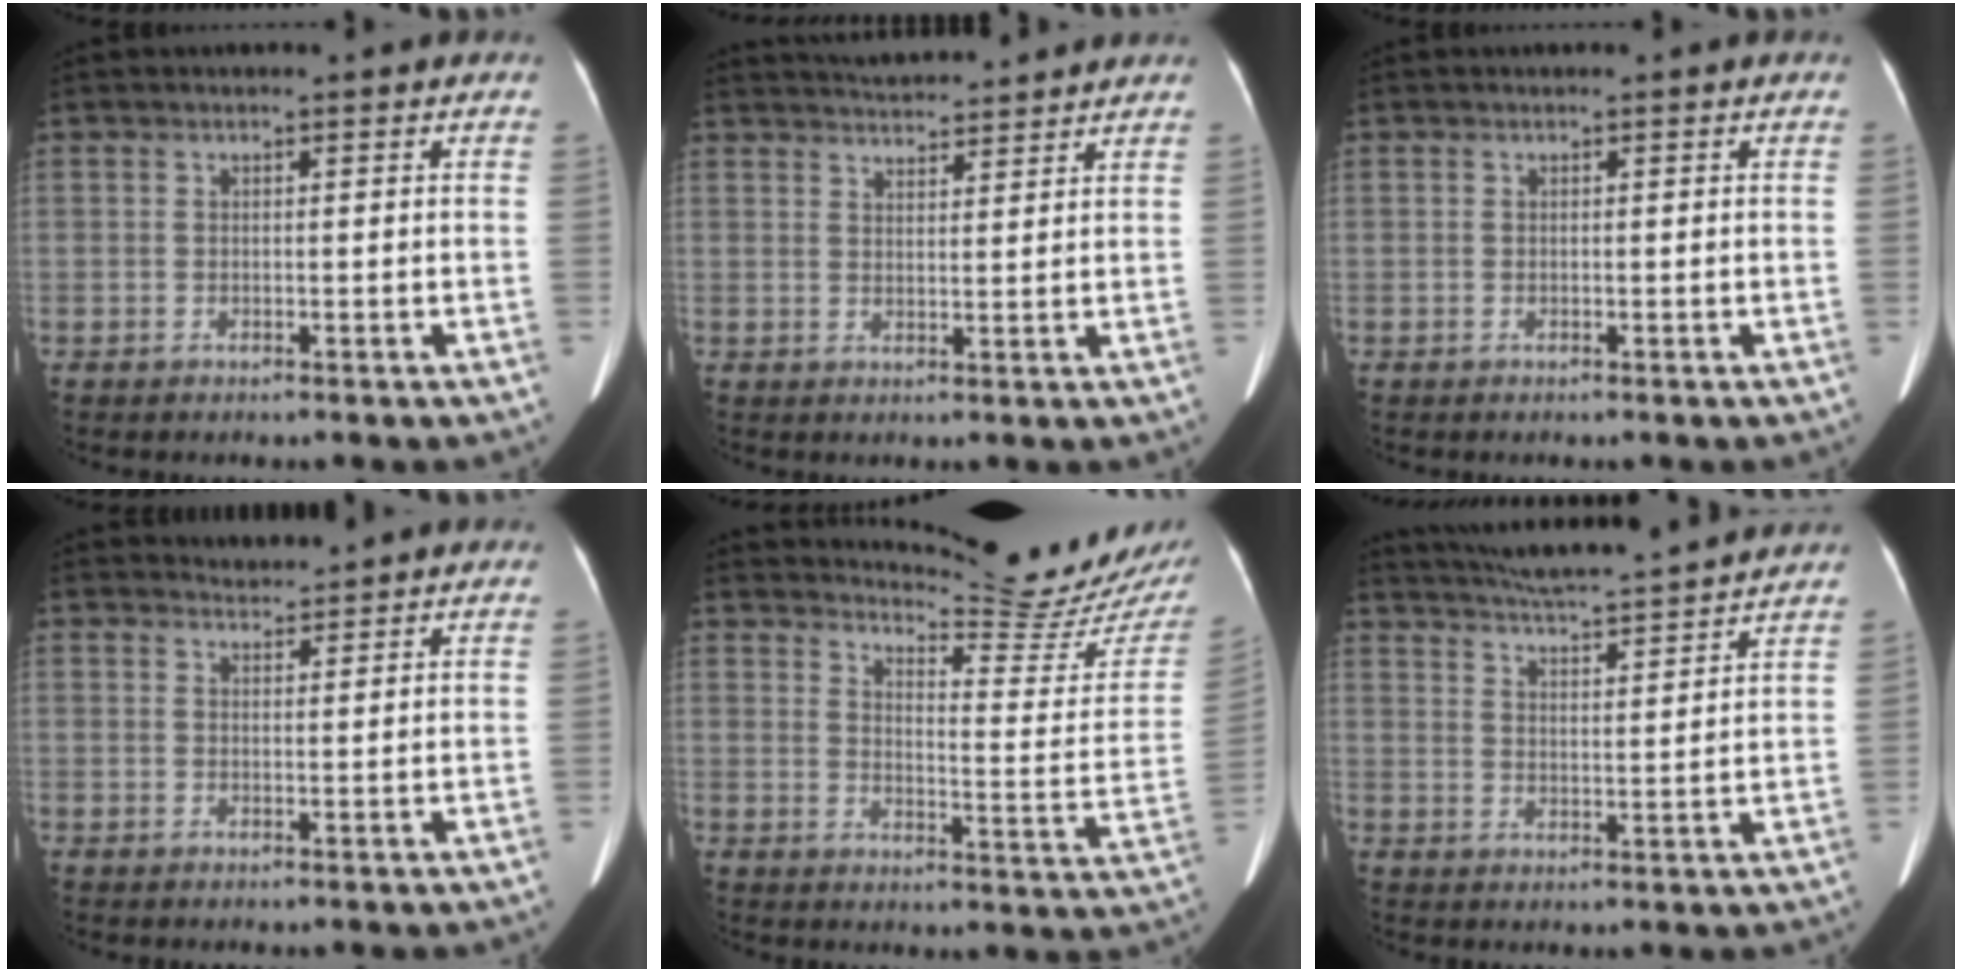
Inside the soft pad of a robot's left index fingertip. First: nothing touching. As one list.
[{"total": 9.1, "force": [8.8, 0.7, 2.3], "torque": [-0.043, 0.020, 0.126]}, {"total": 0.0}, {"total": 2.3, "force": [2.3, 0.1, -0.4], "torque": [-0.006, 0.008, 0.038]}, {"total": 16.4, "force": [15.9, -0.8, 4.1], "torque": [-0.066, -0.107, 0.193]}, {"total": 16.5, "force": [15.2, 0.3, 6.4], "torque": [-0.116, 0.011, 0.219]}]